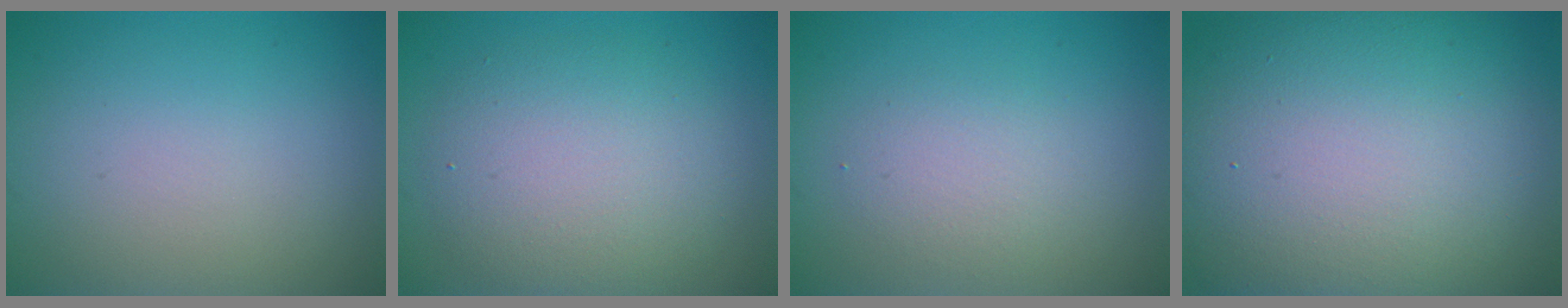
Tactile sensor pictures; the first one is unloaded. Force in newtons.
{"total": 5.5, "press": 5.5, "slide": 0.2}
{"total": 2.2, "press": 2.2, "slide": 0.1}
{"total": 19.0, "press": 19.0, "slide": 0.6}